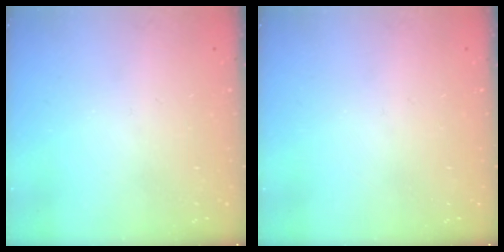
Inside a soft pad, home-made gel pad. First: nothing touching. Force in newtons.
{"total": 0.0}